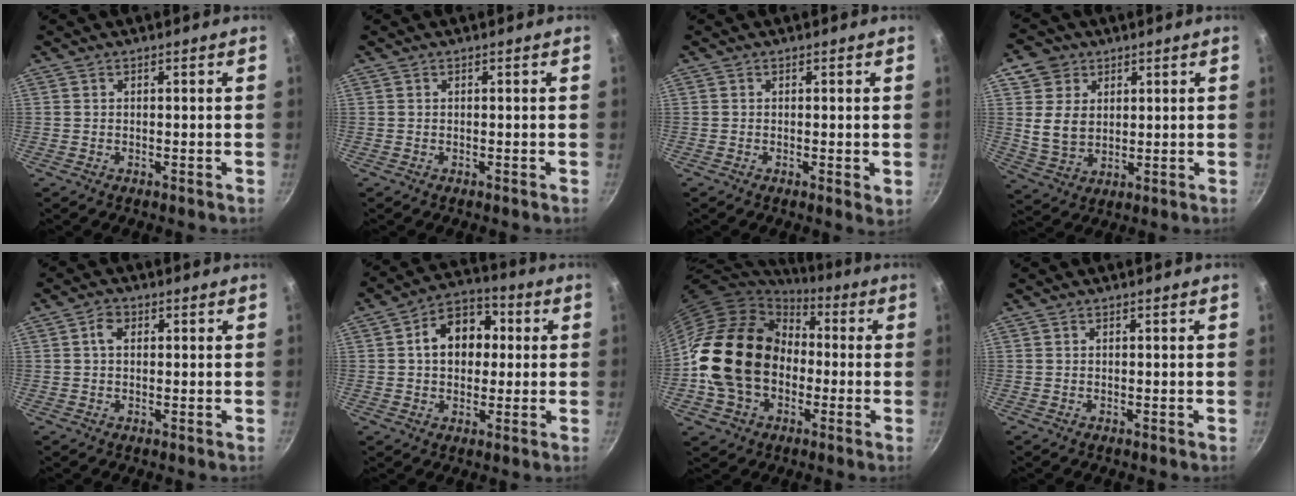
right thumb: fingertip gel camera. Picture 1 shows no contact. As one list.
[{"total": 0.0}, {"total": 1.8, "force": [0.0, 0.4, 1.7], "torque": [-0.025, -0.008, -0.002]}, {"total": 8.7, "force": [2.9, 7.3, 3.8], "torque": [-0.037, -0.015, 0.058]}, {"total": 2.6, "force": [0.5, 1.8, 1.7], "torque": [-0.027, 0.004, 0.004]}, {"total": 11.6, "force": [1.6, 8.6, 7.6], "torque": [-0.072, 0.022, 0.009]}, {"total": 22.3, "force": [-2.1, 17.2, 14.0], "torque": [-0.246, 0.052, -0.036]}, {"total": 0.0}]